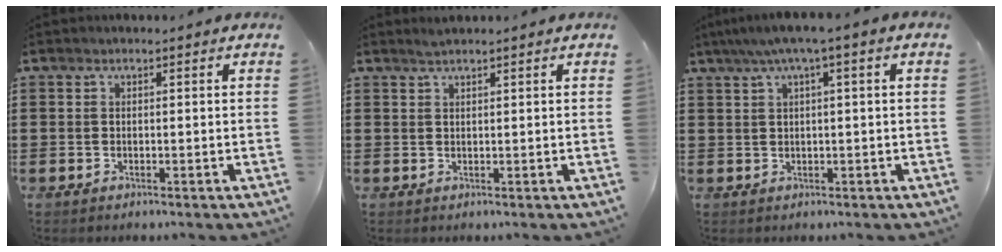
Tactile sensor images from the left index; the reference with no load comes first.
{"total": 1.1, "force": [1.0, 0.0, 0.5], "torque": [-0.010, 0.000, 0.019]}
{"total": 2.9, "force": [0.4, 0.0, 2.9], "torque": [-0.054, 0.000, 0.002]}